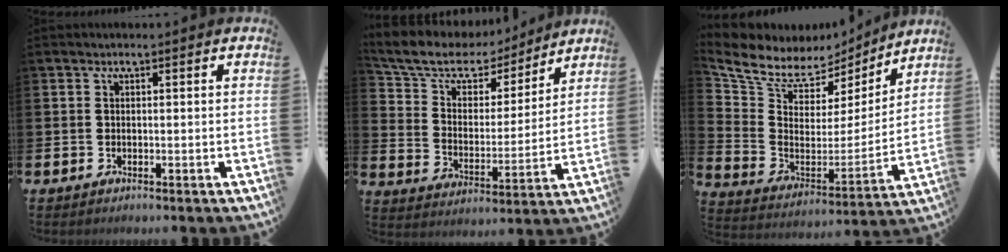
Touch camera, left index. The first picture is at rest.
{"total": 8.3, "force": [7.0, 3.9, 1.9], "torque": [-0.087, -0.042, 0.125]}
{"total": 8.3, "force": [7.4, 3.5, 1.5], "torque": [-0.083, -0.051, 0.131]}